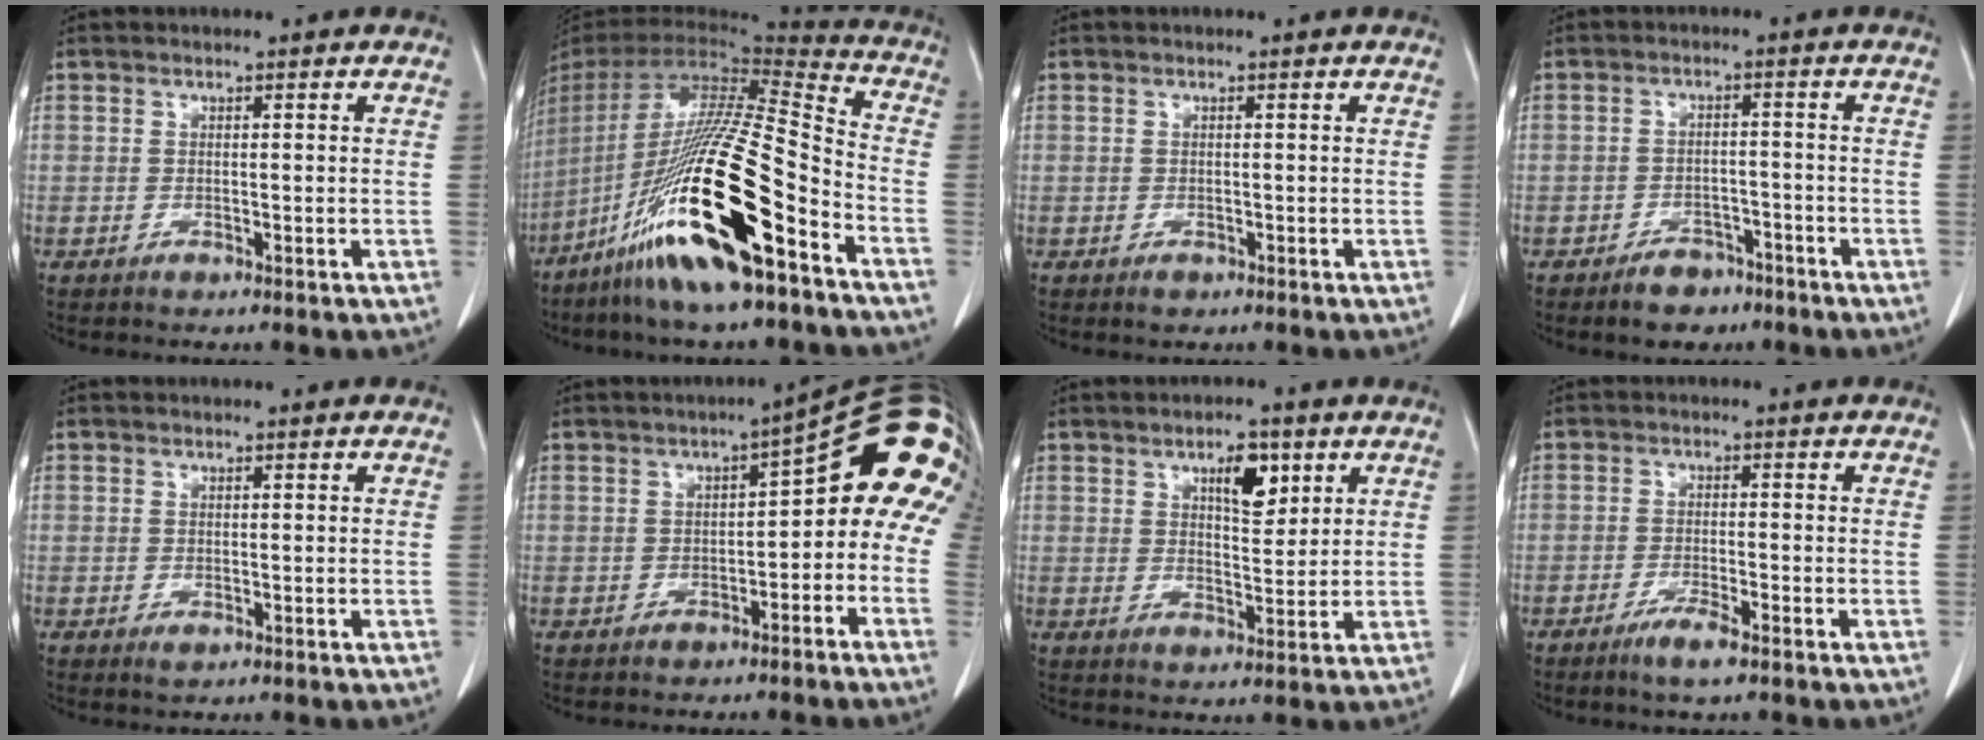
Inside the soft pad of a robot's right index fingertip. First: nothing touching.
{"total": 24.9, "force": [-13.7, 2.3, 20.7], "torque": [-0.417, -0.043, -0.260]}
{"total": 1.5, "force": [-1.0, 1.0, 0.2], "torque": [-0.004, 0.002, -0.015]}
{"total": 4.8, "force": [-3.4, 3.0, 1.6], "torque": [-0.024, 0.007, -0.046]}
{"total": 0.8, "force": [0.1, 0.7, 0.3], "torque": [-0.002, 0.000, 0.002]}
{"total": 14.1, "force": [1.4, 4.9, 13.2], "torque": [-0.178, 0.035, 0.010]}
{"total": 5.9, "force": [3.0, 2.2, 4.5], "torque": [-0.073, 0.000, 0.050]}
{"total": 3.2, "force": [-2.2, 0.2, 2.3], "torque": [-0.048, -0.005, -0.040]}